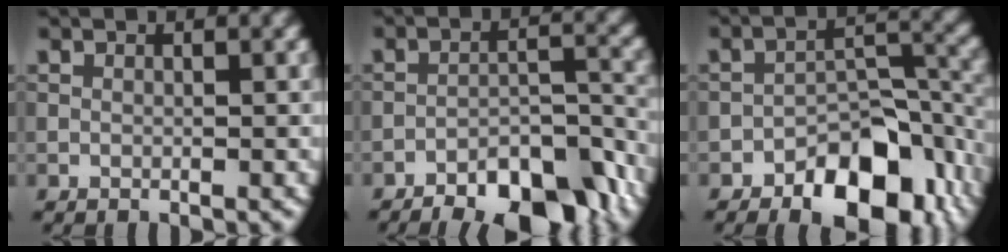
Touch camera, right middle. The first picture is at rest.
{"total": 10.0, "force": [-7.7, 3.4, 5.4], "torque": [-0.064, 0.001, -0.110]}
{"total": 9.8, "force": [-5.7, 4.9, 6.2], "torque": [-0.077, -0.003, -0.091]}